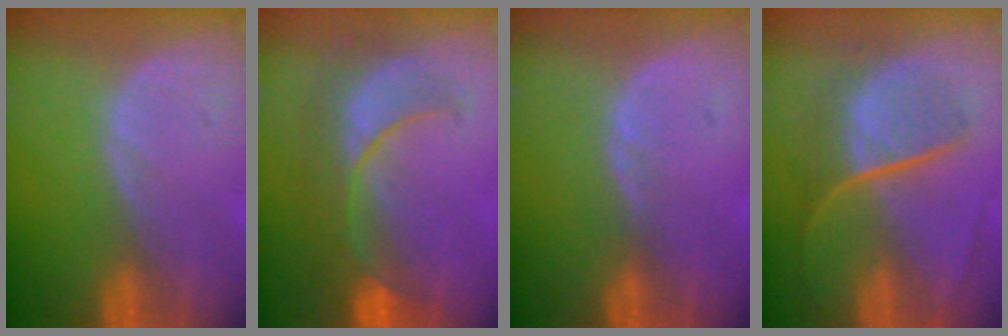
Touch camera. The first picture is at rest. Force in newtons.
{"total": 8.2, "press": 8.1, "slide": 0.8}
{"total": 0.7, "press": 0.7, "slide": 0.2}
{"total": 9.0, "press": 7.4, "slide": 5.1}